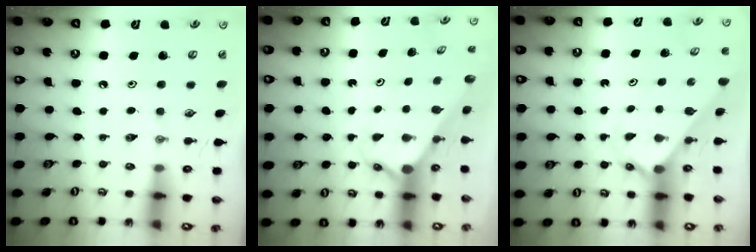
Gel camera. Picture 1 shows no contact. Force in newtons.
{"total": 2.2, "press": 2.2, "slide": 0.2}
{"total": 2.1, "press": 2.1, "slide": 0.2}